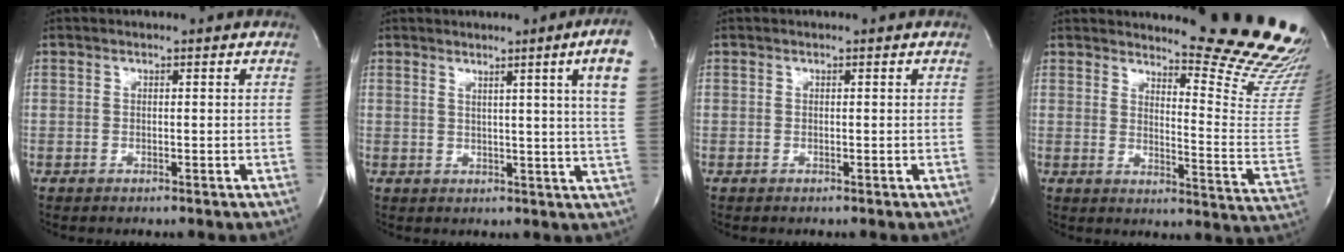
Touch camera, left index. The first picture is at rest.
{"total": 9.4, "force": [4.9, -2.2, 7.7], "torque": [-0.097, -0.031, 0.043]}
{"total": 0.0}
{"total": 18.1, "force": [17.0, 0.3, 6.3], "torque": [-0.083, -0.154, 0.190]}